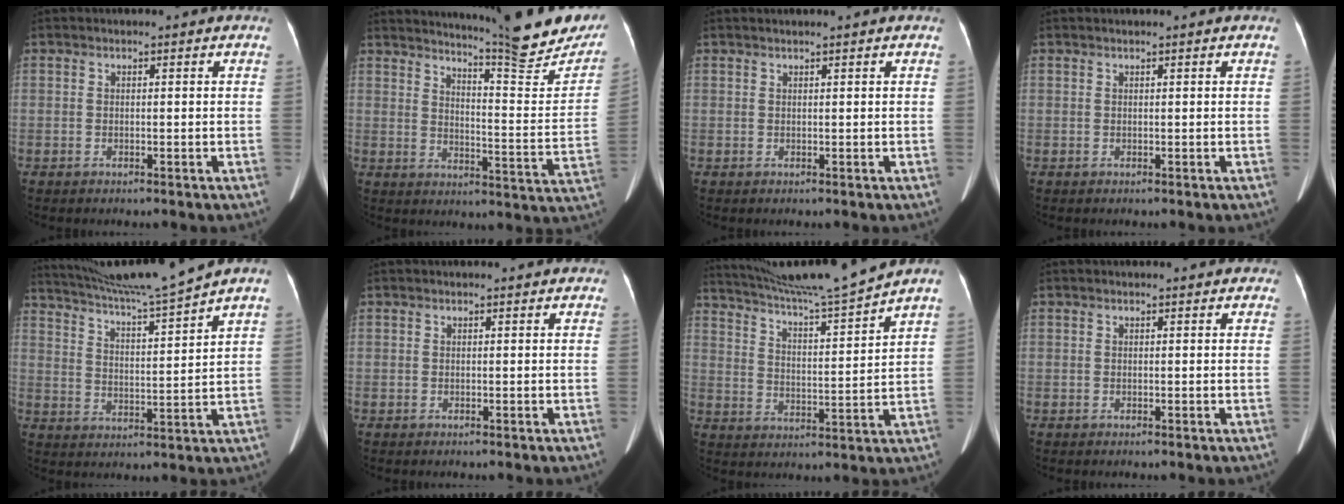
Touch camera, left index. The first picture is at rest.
{"total": 19.8, "force": [17.8, 1.1, 8.5], "torque": [-0.116, -0.075, 0.218]}
{"total": 1.2, "force": [1.0, -0.3, 0.5], "torque": [-0.010, 0.014, 0.023]}
{"total": 0.6, "force": [0.5, -0.1, 0.3], "torque": [-0.007, 0.010, 0.014]}
{"total": 12.5, "force": [11.3, -3.1, 4.5], "torque": [-0.086, -0.023, 0.193]}
{"total": 1.5, "force": [1.4, 0.3, 0.6], "torque": [-0.012, 0.017, 0.015]}
{"total": 14.0, "force": [12.8, -3.0, 4.8], "torque": [-0.088, -0.030, 0.210]}
{"total": 2.4, "force": [1.9, 0.9, 1.0], "torque": [-0.010, 0.024, 0.016]}